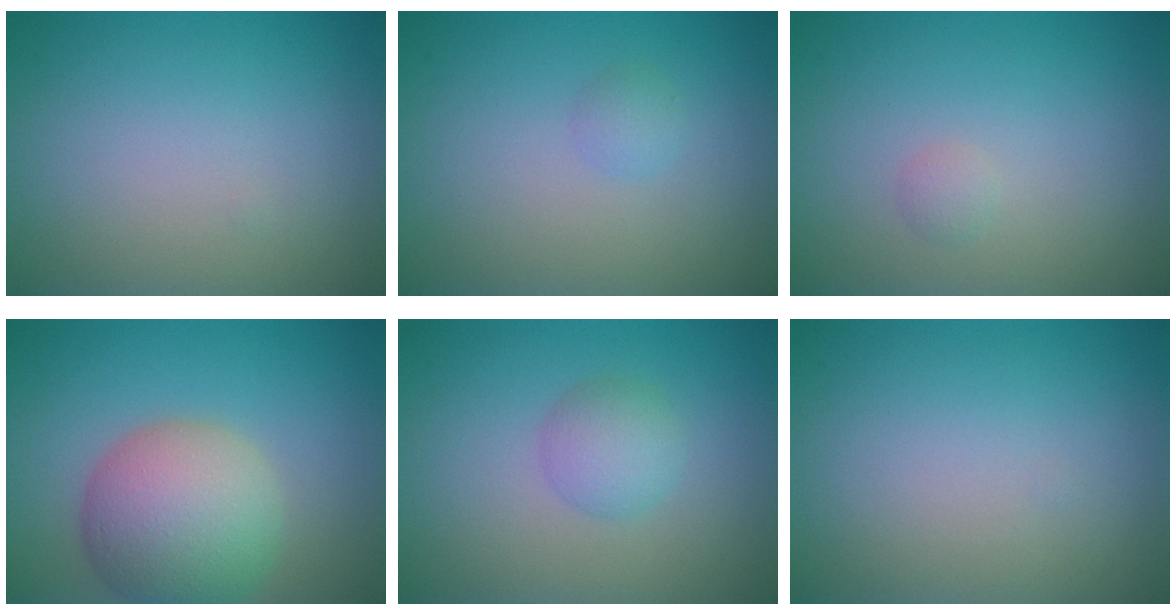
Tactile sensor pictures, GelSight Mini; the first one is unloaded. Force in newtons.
{"total": 1.0, "press": 1.0, "slide": 0.1}
{"total": 0.7, "press": 0.7, "slide": 0.0}
{"total": 8.0, "press": 8.0, "slide": 0.5}
{"total": 2.3, "press": 2.3, "slide": 0.1}
{"total": 0.0}